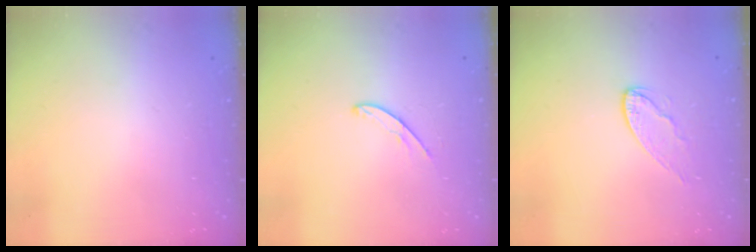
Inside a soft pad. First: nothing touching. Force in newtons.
{"total": 4.4, "press": 4.4, "slide": 0.3}
{"total": 6.6, "press": 6.6, "slide": 0.7}